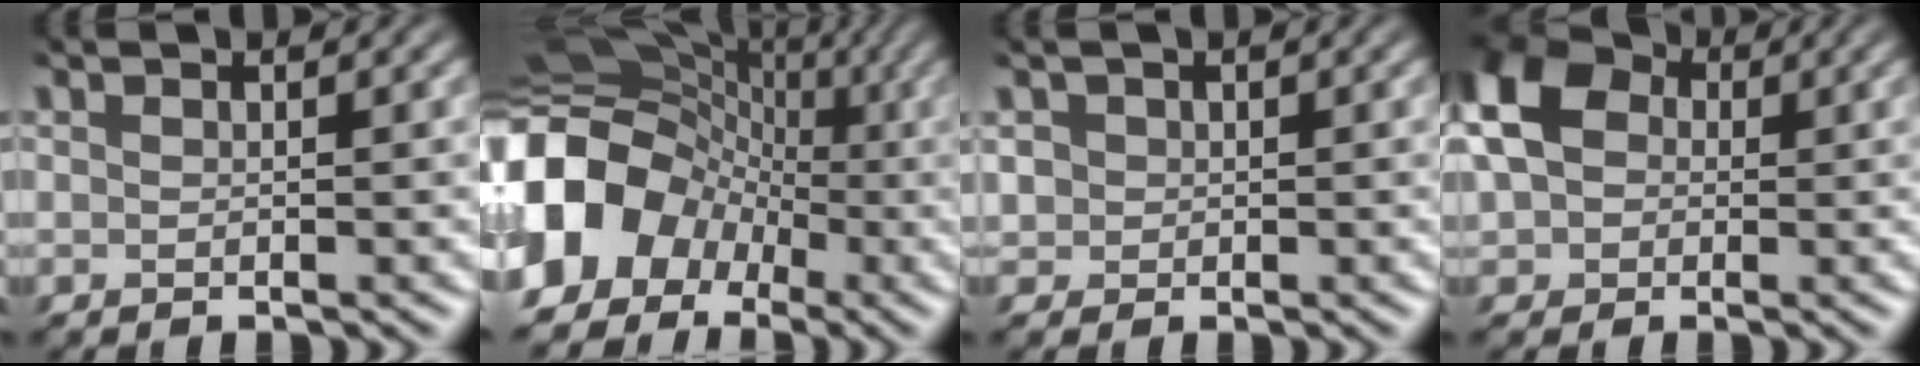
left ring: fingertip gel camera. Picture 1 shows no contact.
{"total": 13.4, "force": [-4.4, 11.2, 5.9], "torque": [-0.141, -0.002, -0.099]}
{"total": 0.8, "force": [0.3, 0.7, -0.2], "torque": [-0.009, 0.004, 0.019]}
{"total": 8.0, "force": [1.7, 6.2, 4.8], "torque": [-0.124, 0.021, 0.035]}